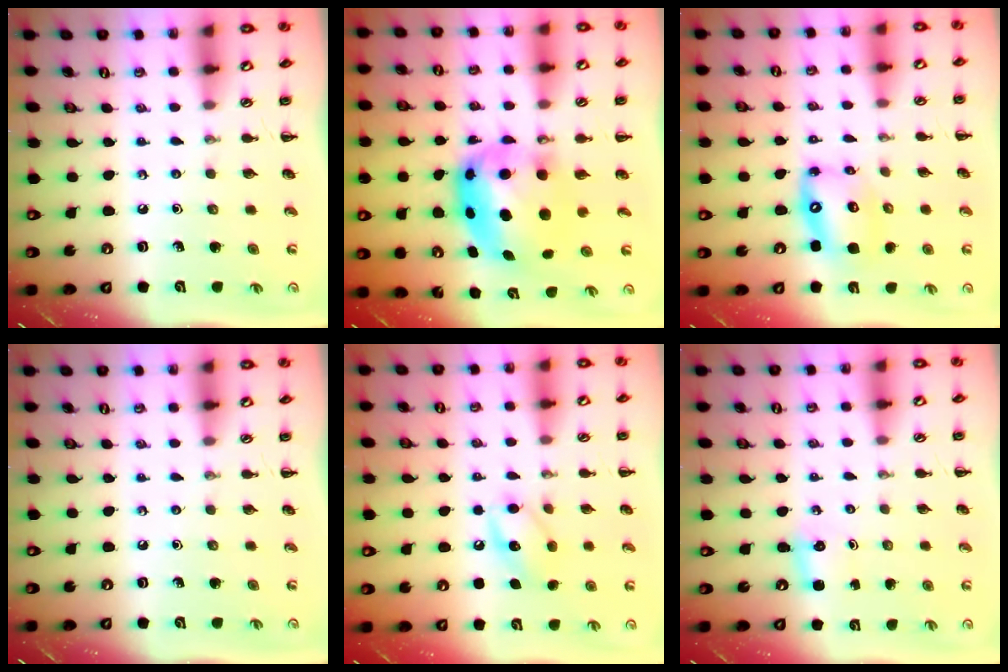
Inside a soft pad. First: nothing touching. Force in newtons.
{"total": 8.6, "press": 8.4, "slide": 2.1}
{"total": 13.0, "press": 12.5, "slide": 3.6}
{"total": 0.0}
{"total": 10.8, "press": 10.8, "slide": 0.7}
{"total": 2.6, "press": 2.5, "slide": 0.7}